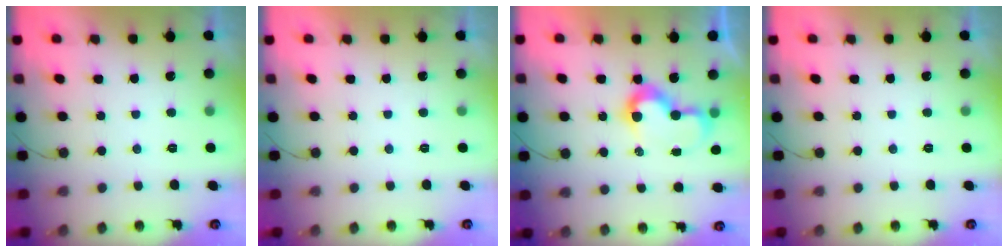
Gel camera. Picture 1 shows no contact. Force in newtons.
{"total": 1.6, "press": 1.6, "slide": 0.0}
{"total": 9.2, "press": 9.2, "slide": 0.4}
{"total": 0.0}